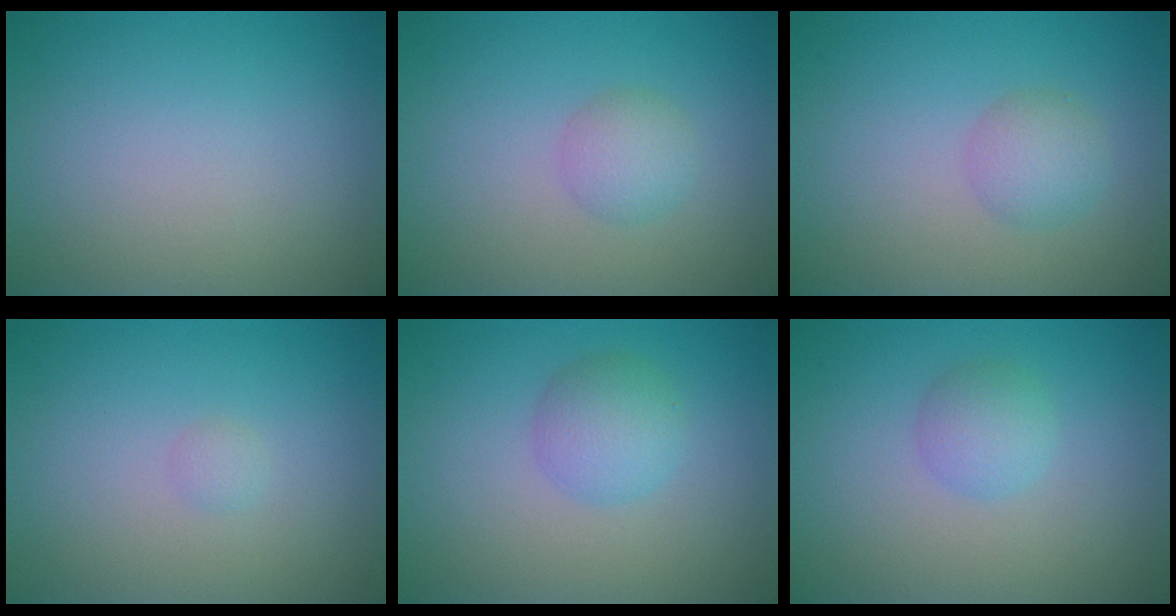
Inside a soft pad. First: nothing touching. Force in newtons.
{"total": 2.0, "press": 2.0, "slide": 0.2}
{"total": 2.2, "press": 2.2, "slide": 0.1}
{"total": 0.6, "press": 0.6, "slide": 0.0}
{"total": 2.8, "press": 2.8, "slide": 0.1}
{"total": 2.1, "press": 2.1, "slide": 0.0}